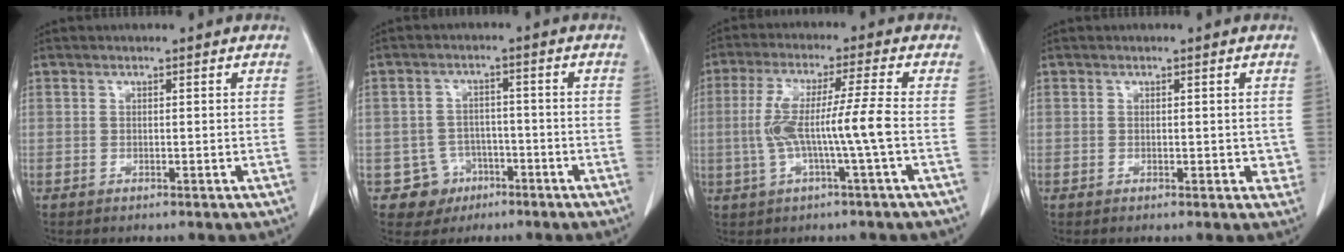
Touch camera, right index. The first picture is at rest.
{"total": 5.5, "force": [-2.4, 5.0, -0.1], "torque": [0.008, 0.014, -0.032]}
{"total": 8.9, "force": [-1.2, -0.9, 8.8], "torque": [-0.176, 0.016, -0.019]}
{"total": 2.1, "force": [0.0, 1.4, 1.5], "torque": [-0.006, 0.003, 0.001]}